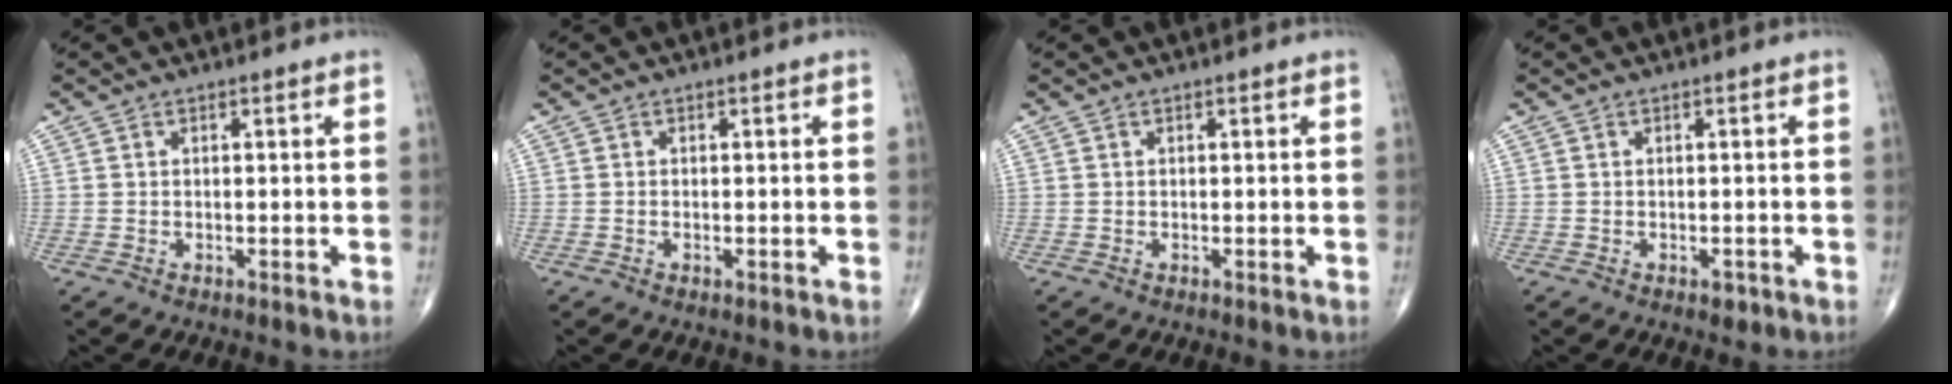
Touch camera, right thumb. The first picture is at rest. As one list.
[{"total": 0.6, "force": [-0.2, 0.3, 0.5], "torque": [-0.011, 0.001, -0.004]}, {"total": 0.0}, {"total": 1.4, "force": [-0.7, 0.8, 0.9], "torque": [-0.009, 0.001, -0.008]}]